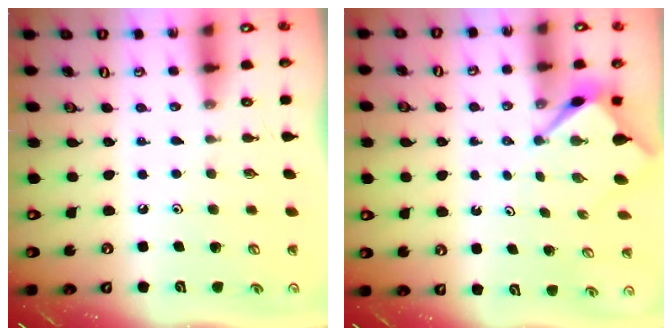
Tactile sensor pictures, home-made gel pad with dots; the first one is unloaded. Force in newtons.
{"total": 3.1, "press": 3.1, "slide": 0.2}